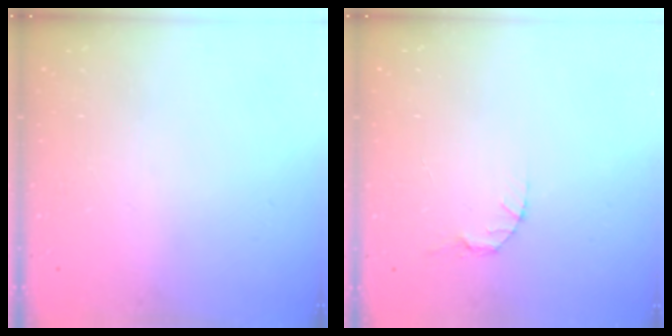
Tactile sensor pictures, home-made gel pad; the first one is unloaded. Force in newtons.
{"total": 2.7, "press": 2.7, "slide": 0.4}